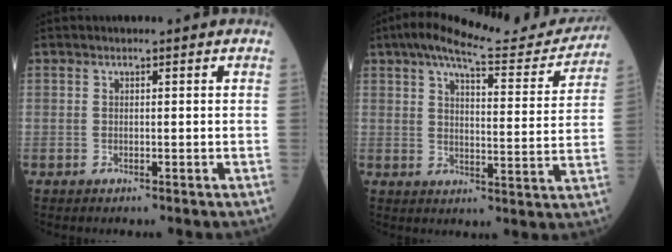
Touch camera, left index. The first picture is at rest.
{"total": 16.5, "force": [14.9, 2.8, 6.6], "torque": [-0.094, 0.000, 0.191]}